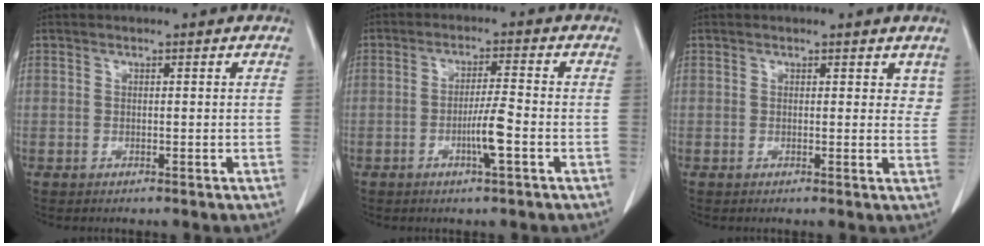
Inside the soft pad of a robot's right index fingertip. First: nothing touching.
{"total": 4.9, "force": [-1.8, -0.2, 4.5], "torque": [-0.083, -0.006, -0.033]}
{"total": 2.6, "force": [1.8, 1.5, 1.0], "torque": [0.006, -0.005, 0.014]}